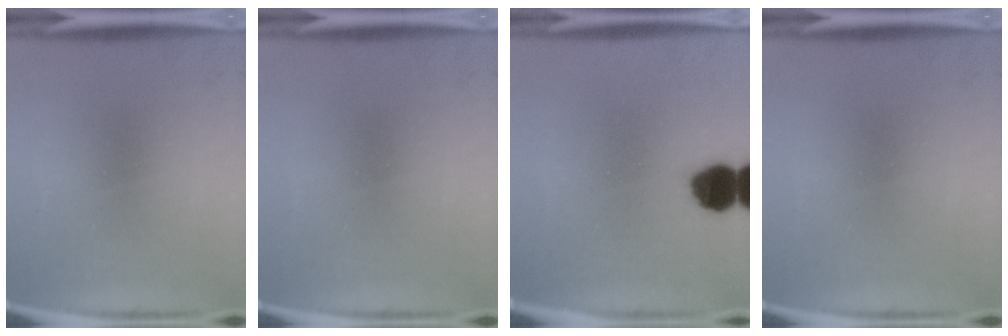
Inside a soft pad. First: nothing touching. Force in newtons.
{"total": 0.0}
{"total": 9.5}
{"total": 0.0}